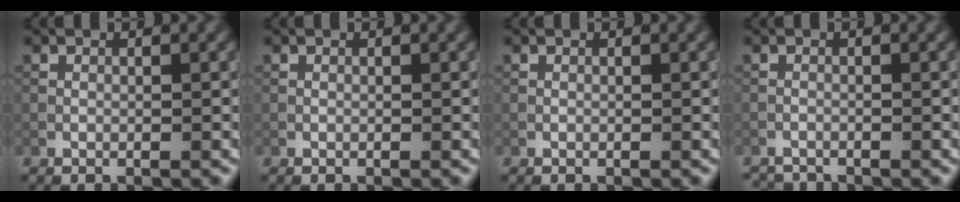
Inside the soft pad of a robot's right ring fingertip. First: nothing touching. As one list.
[{"total": 0.0}, {"total": 0.0}, {"total": 1.9, "force": [-1.9, 0.1, 0.1], "torque": [-0.009, -0.007, -0.036]}]